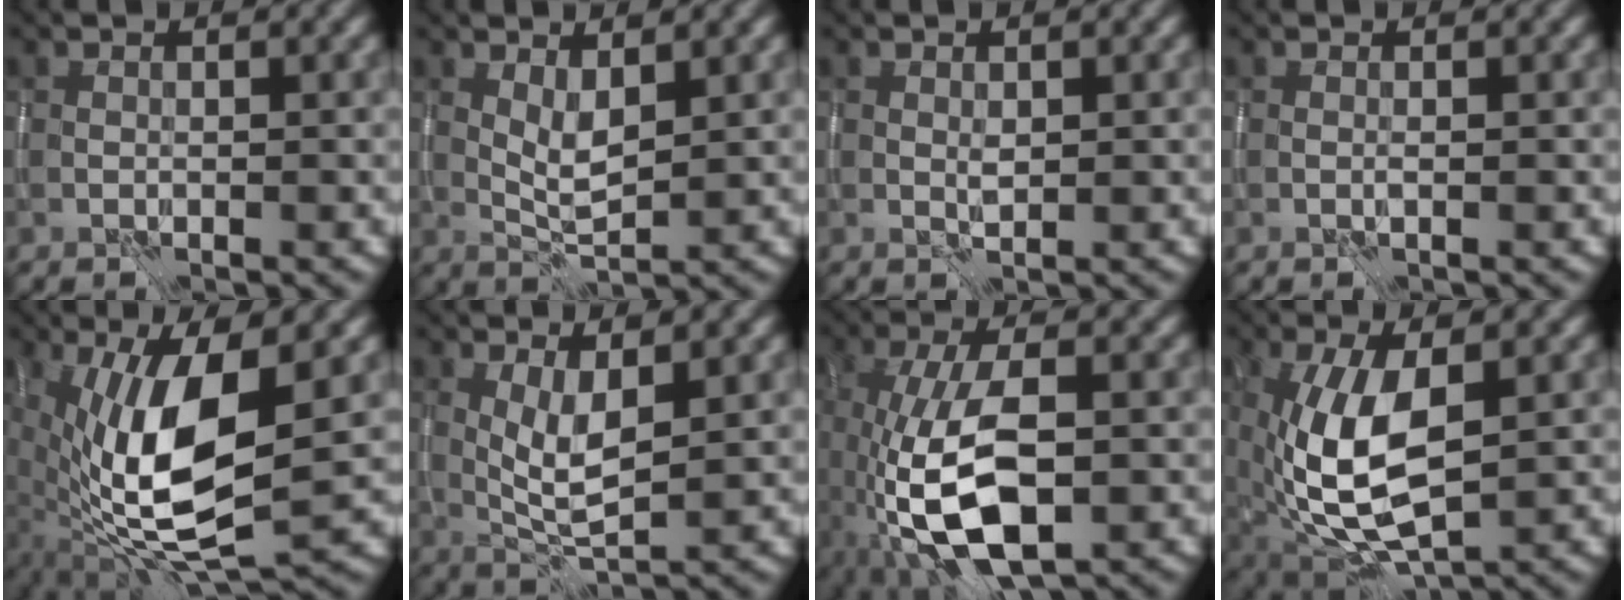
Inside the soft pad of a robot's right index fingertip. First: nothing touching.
{"total": 2.4, "force": [1.0, 0.8, 2.0], "torque": [-0.041, -0.004, 0.022]}
{"total": 0.6, "force": [0.4, 0.2, 0.5], "torque": [-0.012, -0.001, 0.008]}
{"total": 0.0}
{"total": 11.6, "force": [0.1, 4.2, 10.8], "torque": [-0.214, -0.012, 0.003]}
{"total": 3.5, "force": [0.9, 1.0, 3.2], "torque": [-0.067, -0.008, 0.020]}
{"total": 9.5, "force": [-3.2, 3.8, 8.1], "torque": [-0.172, -0.004, -0.057]}
{"total": 9.6, "force": [0.1, 4.7, 8.4], "torque": [-0.181, -0.011, 0.002]}